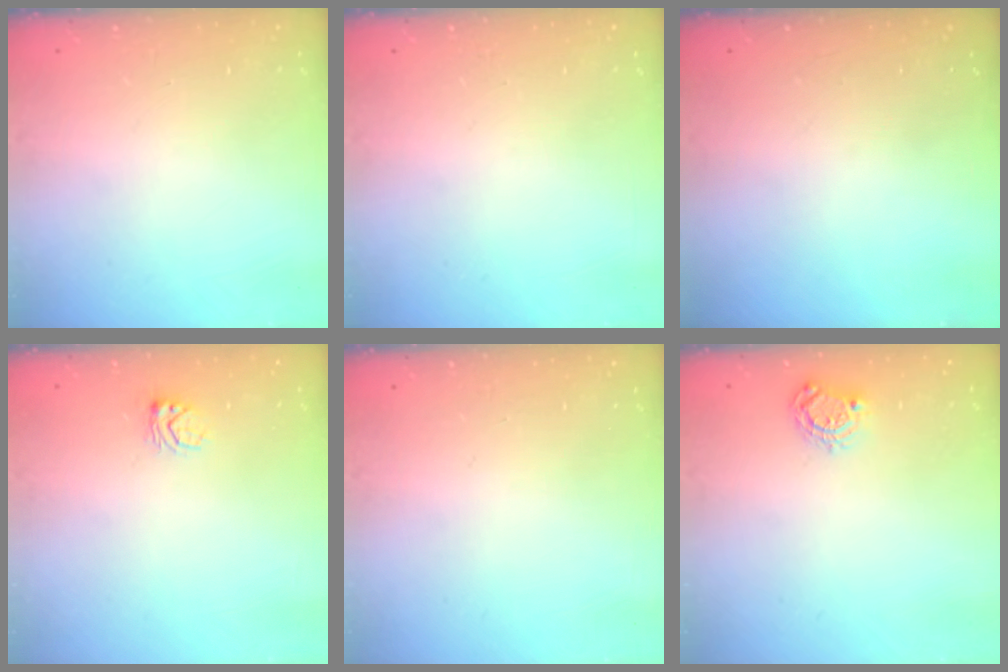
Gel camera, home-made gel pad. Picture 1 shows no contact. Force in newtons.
{"total": 0.0}
{"total": 0.0}
{"total": 3.9, "press": 3.9, "slide": 0.2}
{"total": 0.0}
{"total": 5.2, "press": 5.2, "slide": 0.3}